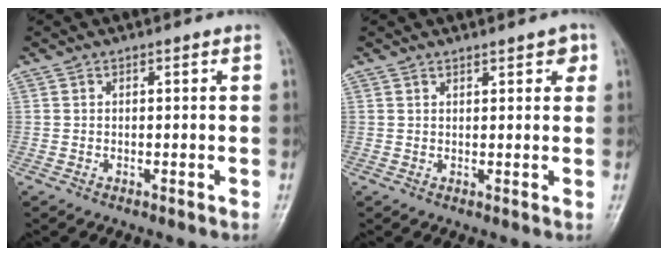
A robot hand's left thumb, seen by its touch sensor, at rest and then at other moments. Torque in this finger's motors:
{"motor_torque": [-0.20, 0.05, -0.09, -0.07, 0.05]}